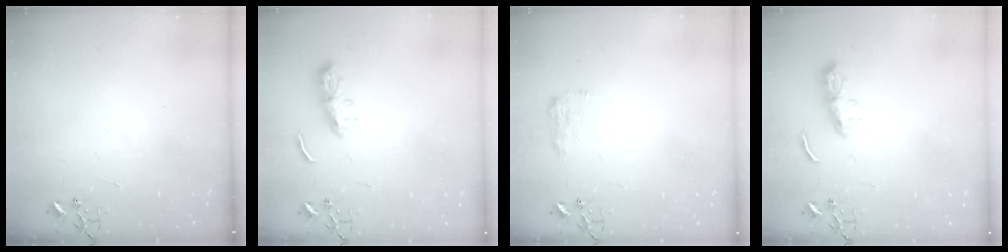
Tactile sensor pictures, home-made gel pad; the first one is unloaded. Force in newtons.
{"total": 6.5, "press": 6.4, "slide": 0.6}
{"total": 7.9, "press": 7.9, "slide": 0.4}
{"total": 6.5, "press": 6.4, "slide": 0.6}